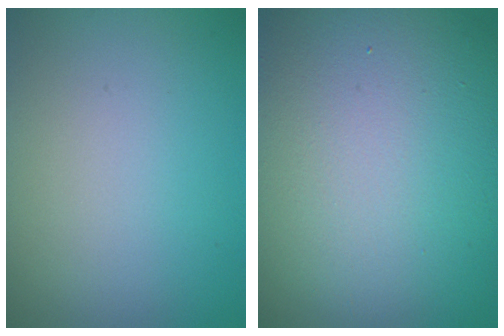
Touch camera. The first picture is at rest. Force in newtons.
{"total": 18.9, "press": 18.9, "slide": 1.2}